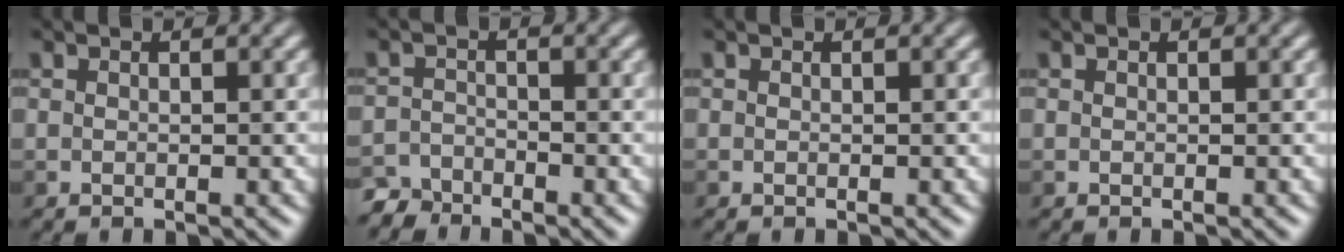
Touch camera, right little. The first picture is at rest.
{"total": 2.3, "force": [-2.2, 0.8, 0.1], "torque": [0.001, 0.002, -0.050]}
{"total": 0.0}
{"total": 0.0}